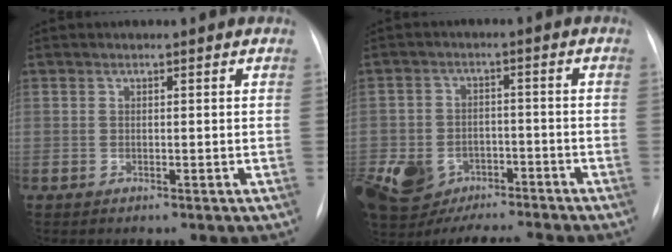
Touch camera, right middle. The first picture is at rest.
{"total": 12.5, "force": [-8.8, 7.1, 5.5], "torque": [-0.129, 0.010, -0.140]}